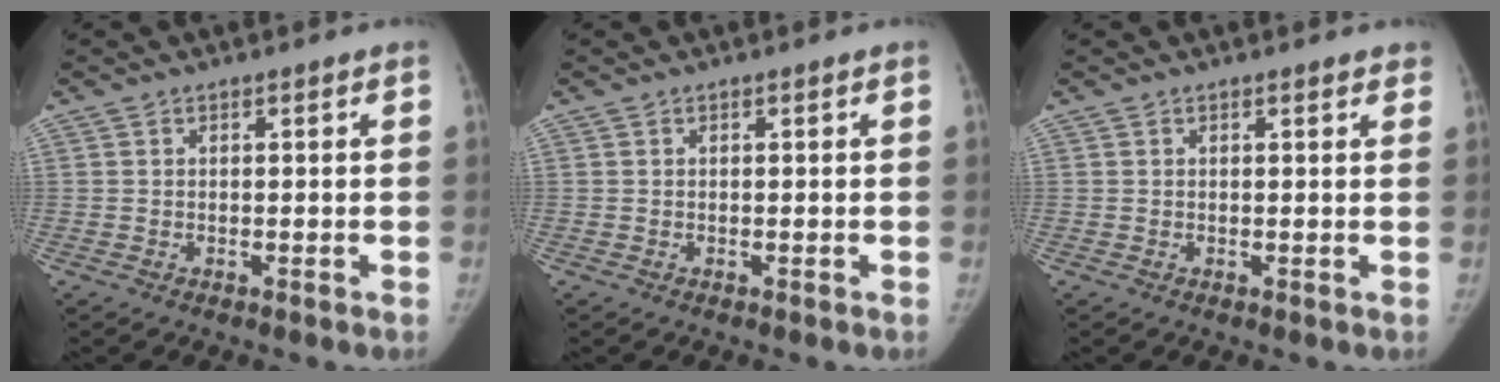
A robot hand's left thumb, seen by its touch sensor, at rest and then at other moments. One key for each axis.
{"total": 0.0}
{"total": 1.4, "fx": 1.1, "fy": 0.5, "fz": 0.8, "tx": -0.003, "ty": -0.001, "tz": 0.011}